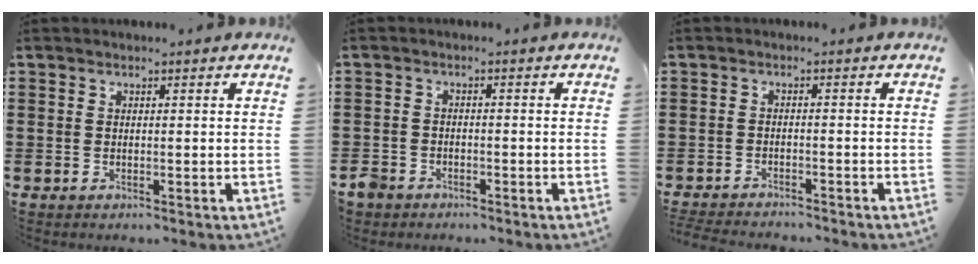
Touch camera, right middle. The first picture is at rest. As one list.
[{"total": 2.5, "force": [-2.1, 1.2, 0.2], "torque": [-0.022, -0.004, -0.051]}, {"total": 2.6, "force": [-2.6, 0.1, 0.1], "torque": [-0.013, -0.005, -0.057]}]